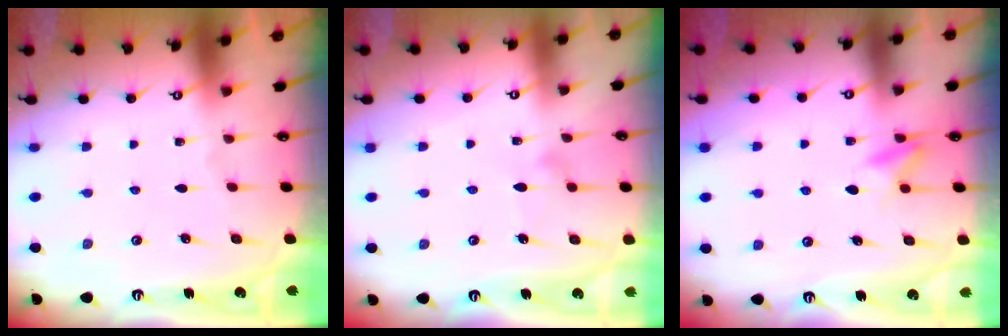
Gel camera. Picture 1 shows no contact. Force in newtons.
{"total": 8.3, "press": 8.2, "slide": 0.4}
{"total": 8.1, "press": 8.1, "slide": 1.0}